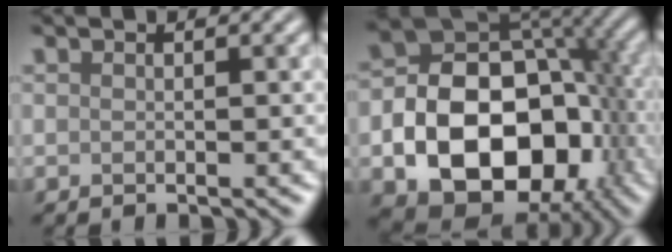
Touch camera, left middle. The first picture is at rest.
{"total": 15.5, "force": [-4.1, 10.8, 10.4], "torque": [-0.157, -0.020, -0.070]}